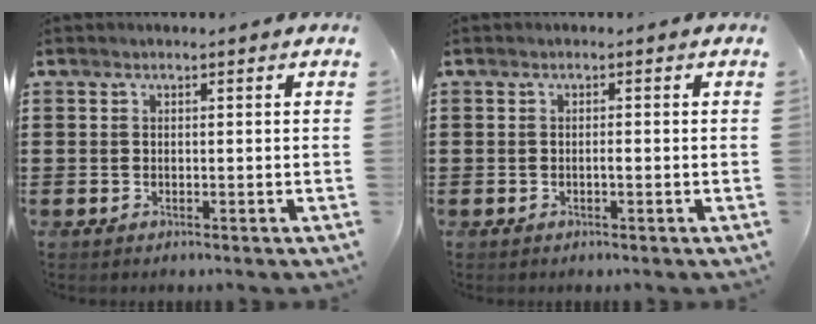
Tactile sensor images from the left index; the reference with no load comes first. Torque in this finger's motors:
{"motor_torque": [0.02, 0.04, 0.02, 0.01]}